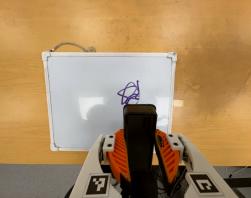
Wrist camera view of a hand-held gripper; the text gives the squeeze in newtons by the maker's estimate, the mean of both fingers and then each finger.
{"total": 7.3, "left": 5.7, "right": 8.8}